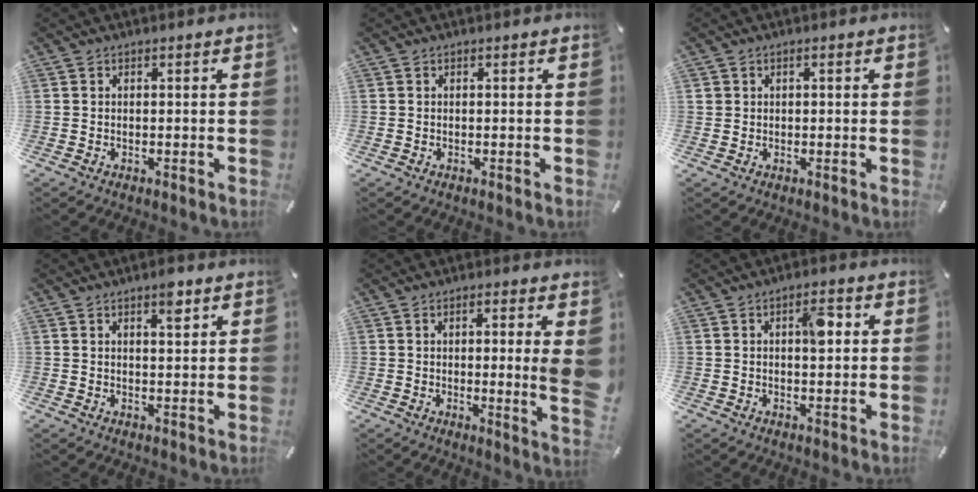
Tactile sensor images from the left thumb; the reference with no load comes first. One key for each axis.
{"total": 0.0}
{"total": 0.9, "fx": 0.2, "fy": 0.8, "fz": 0.3, "tx": -0.007, "ty": 0.005, "tz": 0.002}
{"total": 4.0, "fx": 2.6, "fy": 1.4, "fz": 2.6, "tx": -0.034, "ty": -0.009, "tz": 0.042}
{"total": 8.5, "fx": 1.4, "fy": -0.2, "fz": 8.4, "tx": -0.116, "ty": -0.029, "tz": 0.018}
{"total": 6.0, "fx": 1.5, "fy": 2.7, "fz": 5.2, "tx": -0.067, "ty": -0.004, "tz": 0.015}